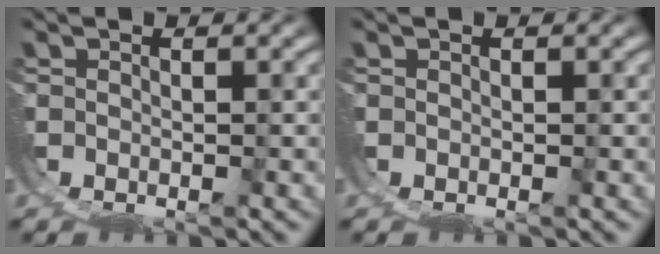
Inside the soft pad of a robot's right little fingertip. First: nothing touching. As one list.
[{"total": 0.0}]